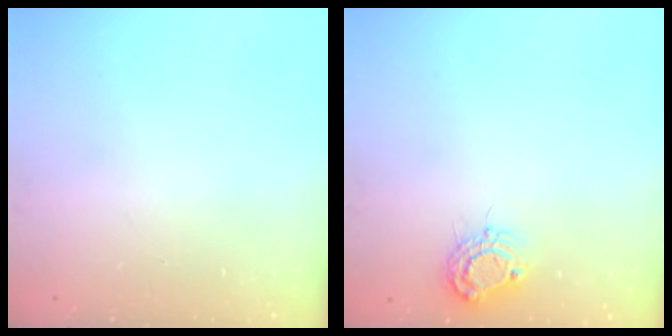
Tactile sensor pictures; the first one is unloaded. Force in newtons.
{"total": 8.6, "press": 8.6, "slide": 0.8}